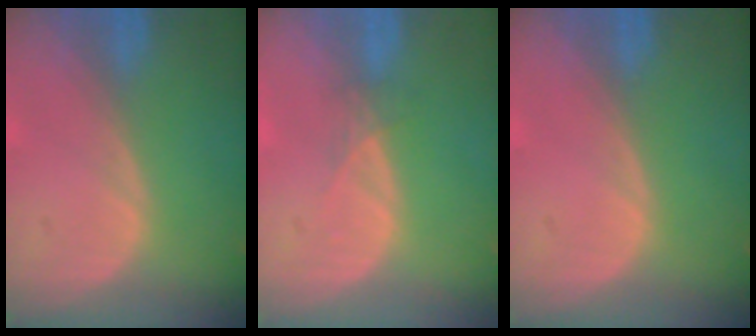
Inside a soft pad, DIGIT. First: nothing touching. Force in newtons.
{"total": 1.1, "press": 1.1, "slide": 0.2}
{"total": 0.0}